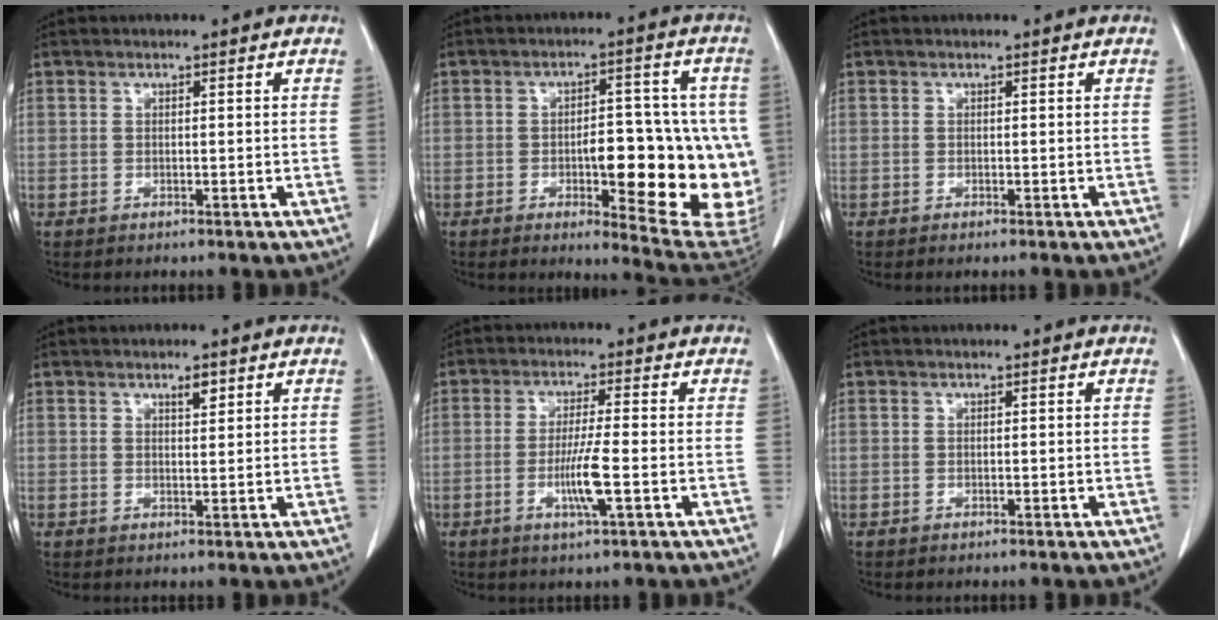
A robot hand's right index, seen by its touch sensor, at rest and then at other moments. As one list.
[{"total": 17.6, "force": [-2.5, 5.1, 16.7], "torque": [-0.148, 0.012, -0.012]}, {"total": 0.0}, {"total": 1.8, "force": [1.2, 0.5, 1.2], "torque": [-0.020, -0.003, 0.019]}, {"total": 6.0, "force": [-1.7, -0.3, 5.7], "torque": [-0.107, -0.012, -0.032]}, {"total": 0.0}]